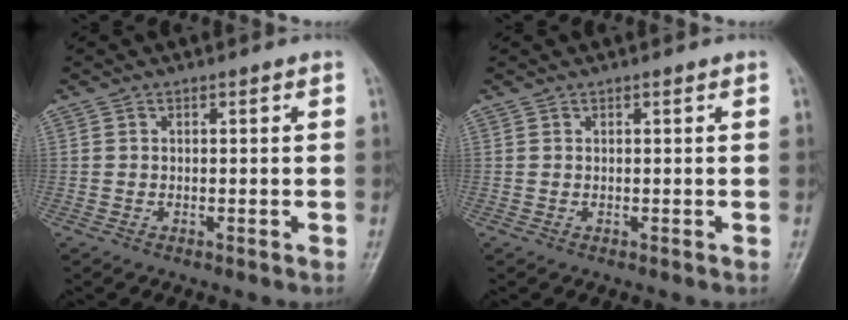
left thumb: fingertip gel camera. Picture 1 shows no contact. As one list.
[{"total": 0.0}]